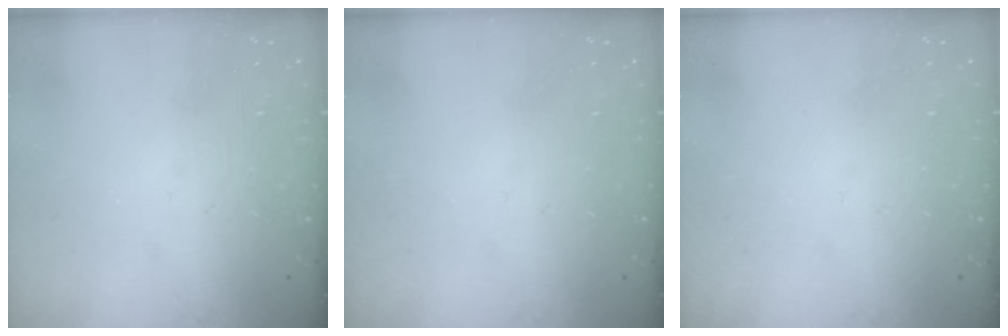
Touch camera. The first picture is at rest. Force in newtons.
{"total": 0.0}
{"total": 0.0}